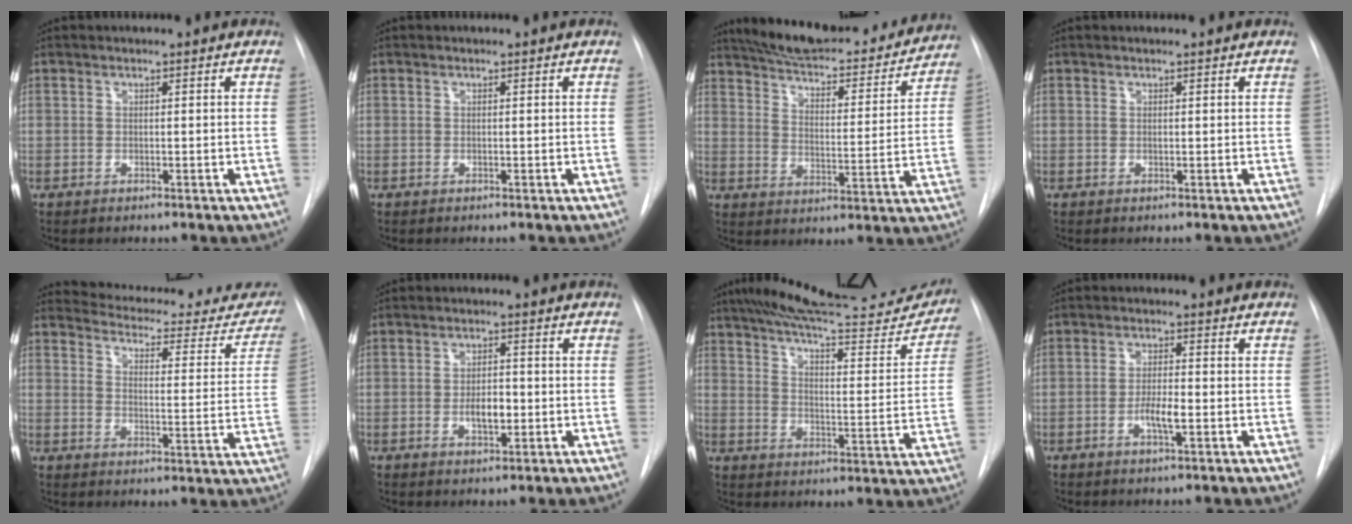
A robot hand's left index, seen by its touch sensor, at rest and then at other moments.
{"total": 0.0}
{"total": 24.3, "force": [21.6, 5.7, 9.5], "torque": [-0.147, -0.016, 0.285]}
{"total": 0.6, "force": [0.5, 0.1, 0.3], "torque": [-0.005, 0.010, 0.009]}
{"total": 22.4, "force": [20.7, 5.7, 6.2], "torque": [-0.072, -0.061, 0.235]}
{"total": 3.7, "force": [-0.8, 1.6, 3.2], "torque": [-0.053, 0.002, -0.011]}
{"total": 25.6, "force": [23.0, 3.8, 10.6], "torque": [-0.163, -0.052, 0.297]}
{"total": 3.4, "force": [-1.2, 0.5, 3.2], "torque": [-0.059, 0.000, -0.022]}